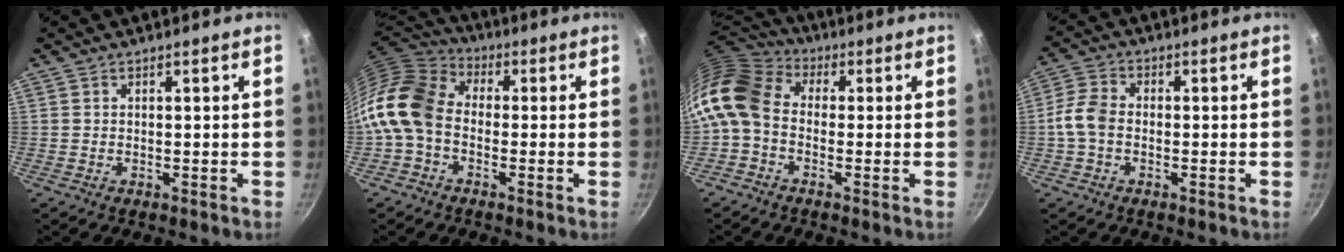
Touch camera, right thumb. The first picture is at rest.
{"total": 13.6, "force": [-2.6, 9.9, 9.0], "torque": [-0.161, 0.043, -0.079]}
{"total": 12.8, "force": [-1.6, 9.4, 8.6], "torque": [-0.173, 0.038, -0.056]}
{"total": 5.4, "force": [-1.1, 3.8, 3.8], "torque": [-0.081, 0.022, -0.034]}